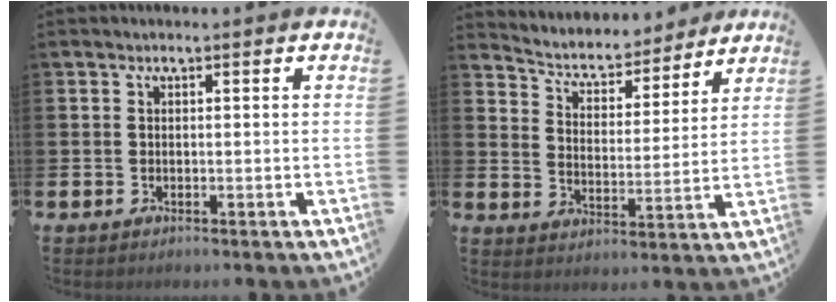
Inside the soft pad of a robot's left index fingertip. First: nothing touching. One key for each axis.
{"total": 5.2, "fx": 4.9, "fy": 1.6, "fz": 0.6, "tx": -0.040, "ty": -0.045, "tz": 0.078}